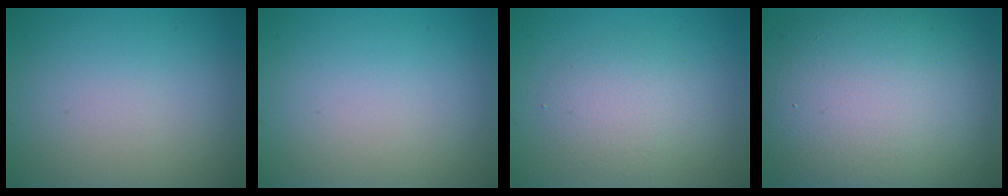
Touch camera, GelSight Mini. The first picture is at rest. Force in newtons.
{"total": 0.0}
{"total": 2.6, "press": 2.6, "slide": 0.2}
{"total": 15.0, "press": 15.0, "slide": 0.9}